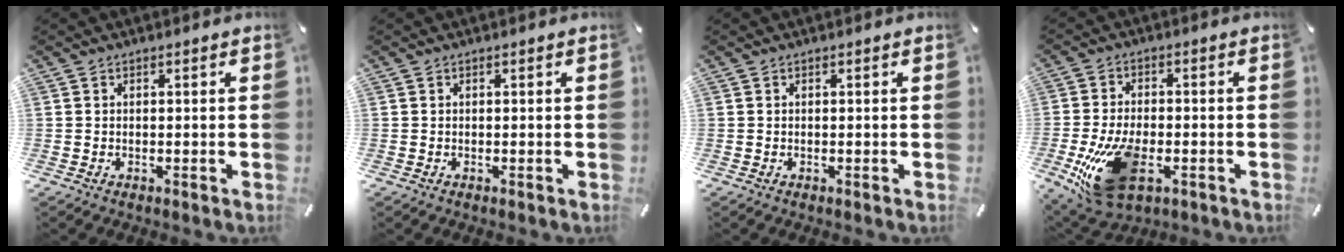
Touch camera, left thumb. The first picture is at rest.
{"total": 0.0}
{"total": 0.0}
{"total": 16.6, "force": [-5.2, 9.3, 12.7], "torque": [-0.253, 0.005, -0.079]}